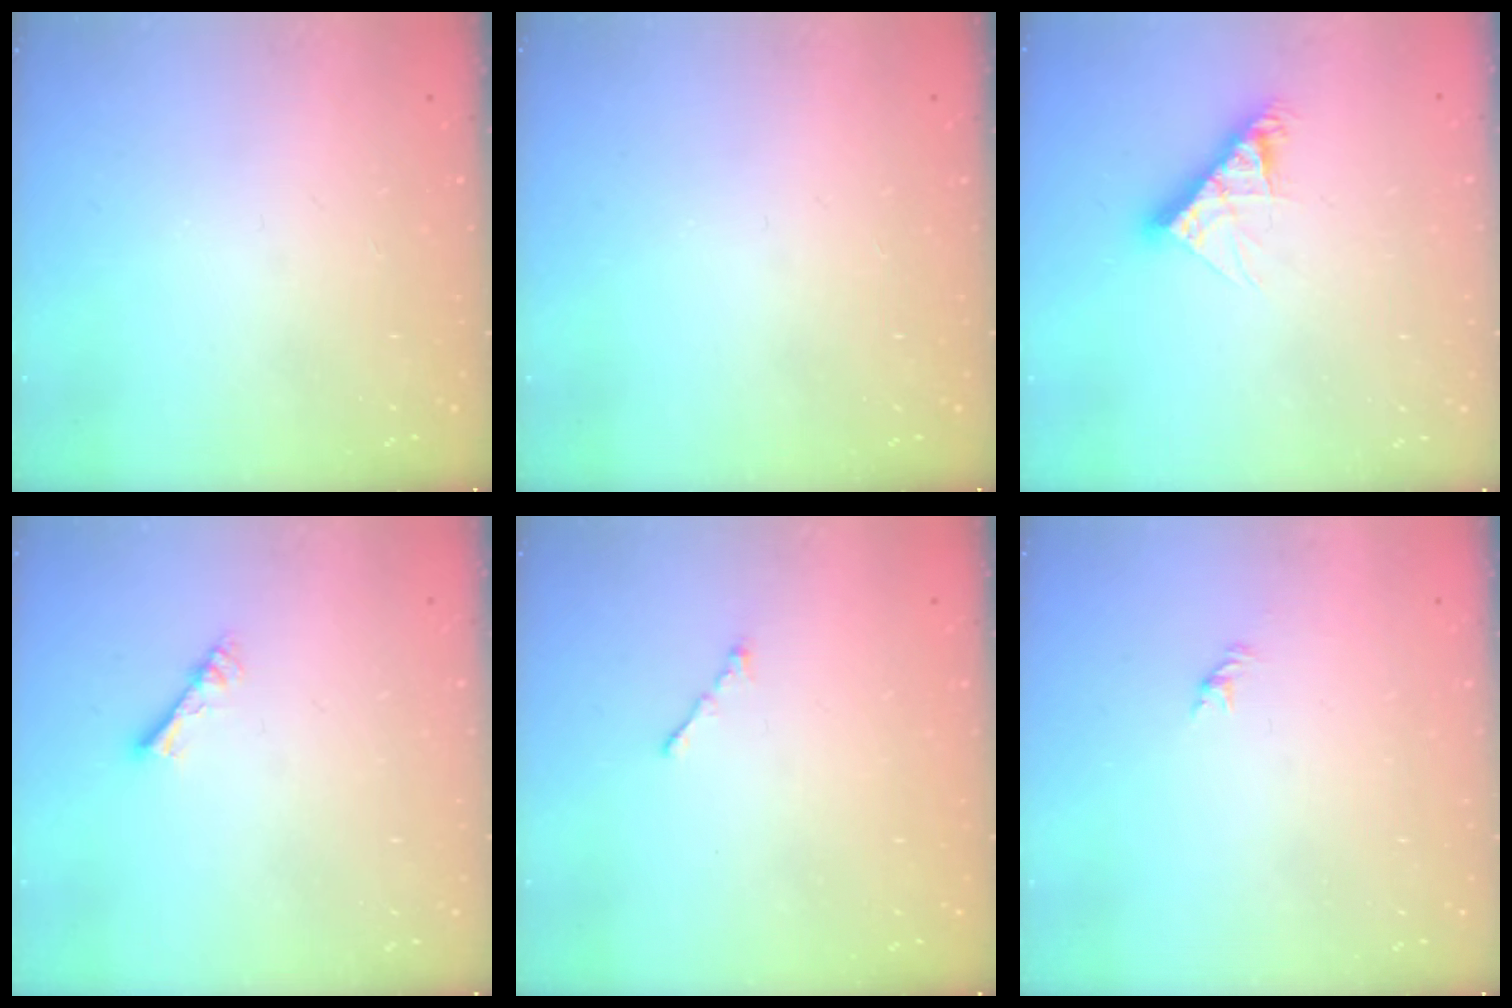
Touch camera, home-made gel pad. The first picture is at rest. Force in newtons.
{"total": 0.0}
{"total": 9.0, "press": 9.0, "slide": 0.6}
{"total": 2.8, "press": 2.8, "slide": 0.4}
{"total": 0.9, "press": 0.8, "slide": 0.2}
{"total": 1.0, "press": 0.9, "slide": 0.4}